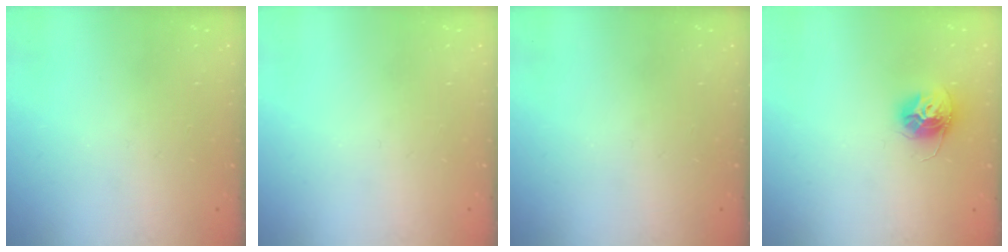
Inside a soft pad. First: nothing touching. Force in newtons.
{"total": 0.0}
{"total": 0.0}
{"total": 11.4, "press": 11.3, "slide": 0.8}